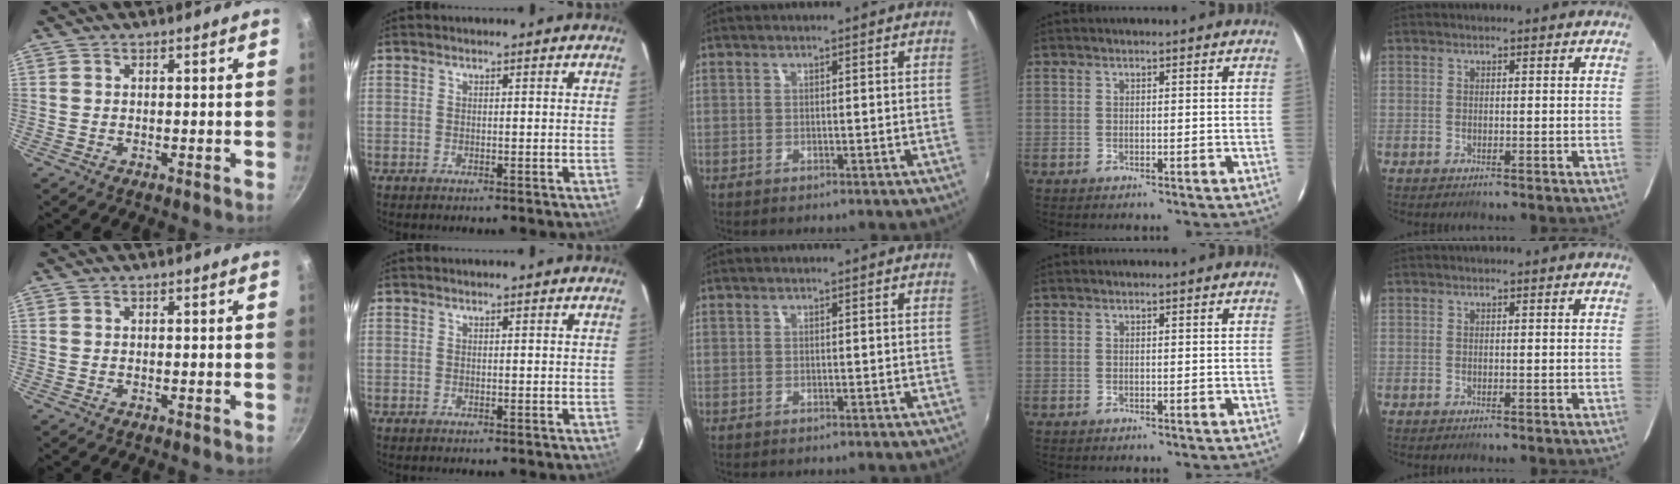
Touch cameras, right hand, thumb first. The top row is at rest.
{}